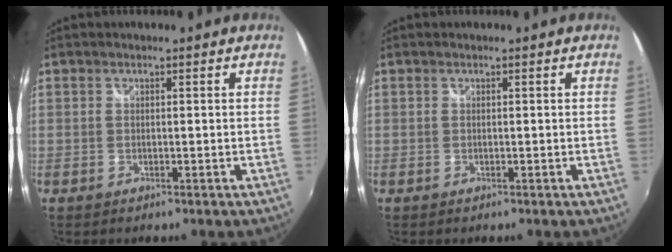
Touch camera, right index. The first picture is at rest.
{"total": 0.0}